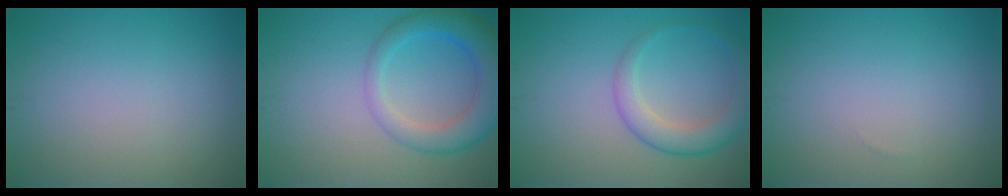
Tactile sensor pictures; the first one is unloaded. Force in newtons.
{"total": 4.2, "press": 4.2, "slide": 0.2}
{"total": 2.9, "press": 2.8, "slide": 0.1}
{"total": 0.0}